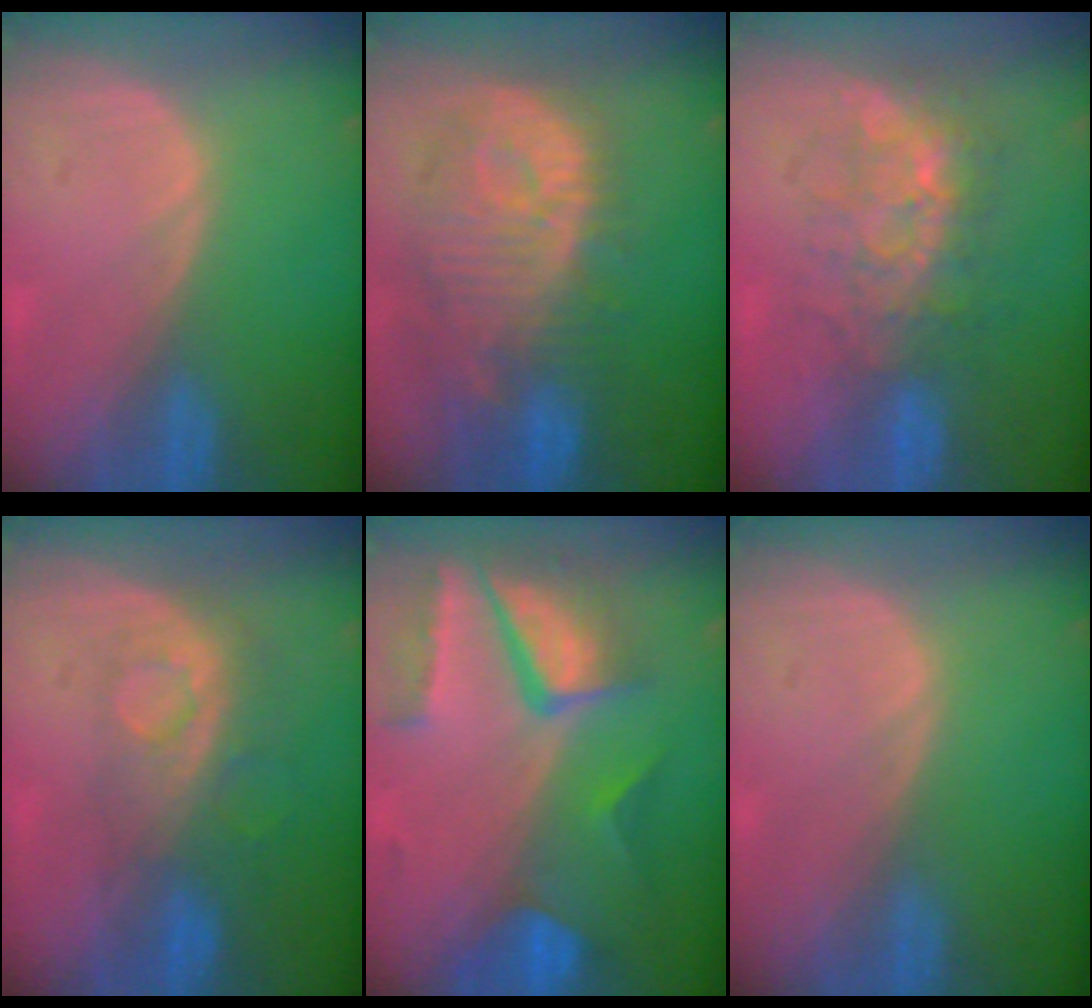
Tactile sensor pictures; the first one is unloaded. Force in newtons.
{"total": 12.1, "press": 10.9, "slide": 5.2}
{"total": 8.1, "press": 7.5, "slide": 3.2}
{"total": 8.4, "press": 7.1, "slide": 4.5}
{"total": 10.5, "press": 8.9, "slide": 5.6}
{"total": 0.0}